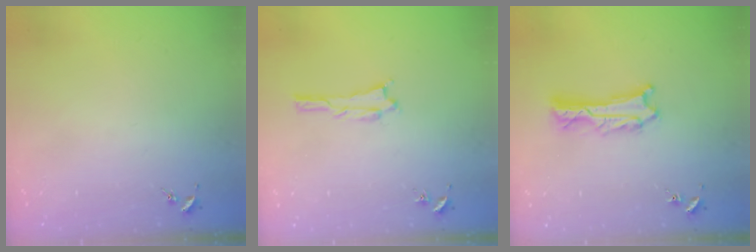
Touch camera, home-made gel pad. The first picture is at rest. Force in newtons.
{"total": 1.1, "press": 1.1, "slide": 0.1}
{"total": 2.2, "press": 2.2, "slide": 0.2}